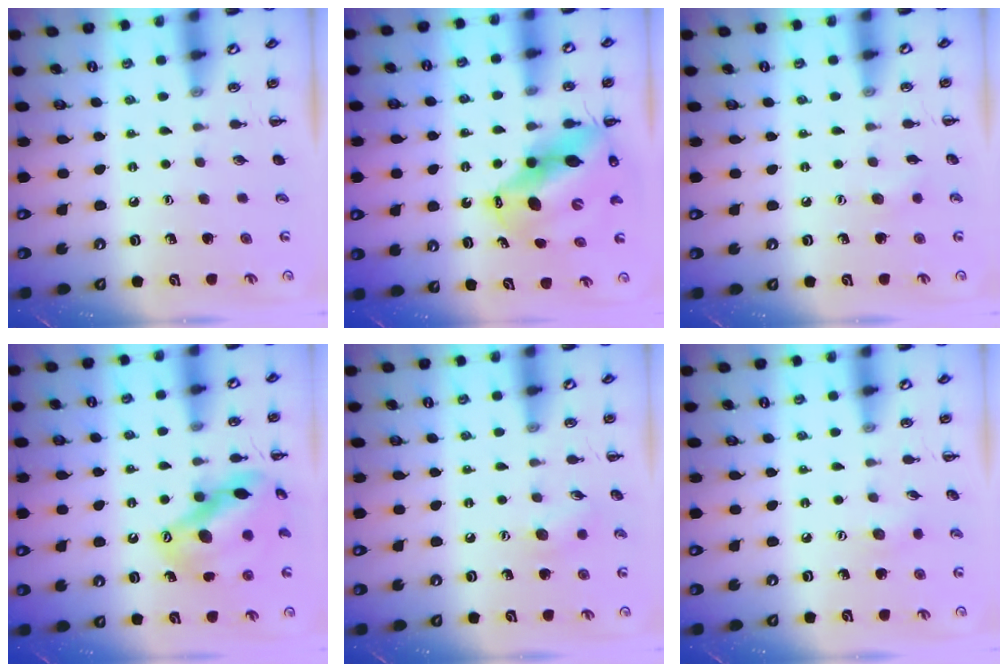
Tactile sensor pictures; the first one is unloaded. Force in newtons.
{"total": 13.7, "press": 13.3, "slide": 3.6}
{"total": 4.5, "press": 4.4, "slide": 1.2}
{"total": 15.6, "press": 15.2, "slide": 3.7}
{"total": 7.0, "press": 6.9, "slide": 1.4}
{"total": 4.8, "press": 4.6, "slide": 1.0}